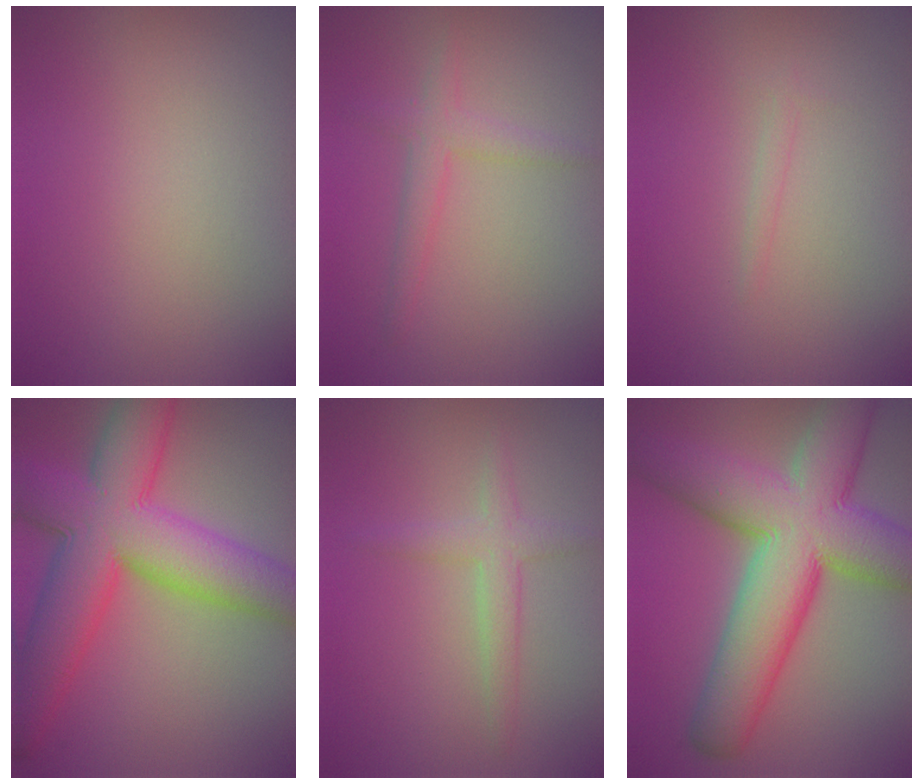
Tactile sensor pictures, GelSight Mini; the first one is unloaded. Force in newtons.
{"total": 2.1, "press": 2.1, "slide": 0.1}
{"total": 0.7, "press": 0.7, "slide": 0.1}
{"total": 12.4, "press": 12.4, "slide": 0.2}
{"total": 2.2, "press": 2.2, "slide": 0.0}
{"total": 13.2, "press": 13.2, "slide": 0.5}